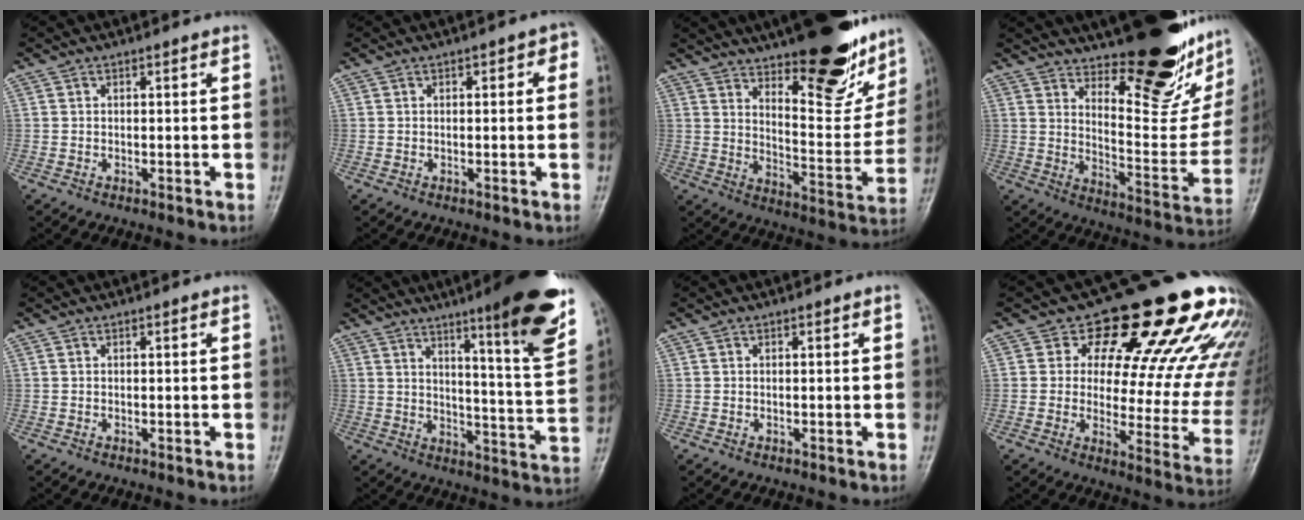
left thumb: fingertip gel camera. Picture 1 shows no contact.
{"total": 2.9, "force": [0.8, 1.5, 2.3], "torque": [-0.011, 0.004, 0.002]}
{"total": 25.4, "force": [18.0, 8.8, 15.7], "torque": [-0.180, -0.089, 0.254]}
{"total": 27.1, "force": [19.6, 8.6, 16.7], "torque": [-0.198, -0.125, 0.270]}
{"total": 0.0}
{"total": 17.2, "force": [10.5, 1.9, 13.4], "torque": [-0.160, -0.061, 0.151]}
{"total": 0.0}
{"total": 24.6, "force": [14.6, 10.6, 16.8], "torque": [-0.170, -0.054, 0.184]}